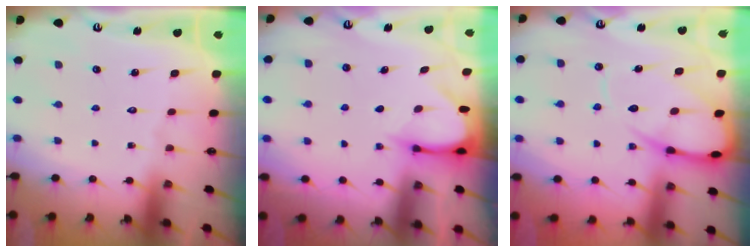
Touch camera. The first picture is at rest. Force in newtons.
{"total": 3.8, "press": 3.8, "slide": 0.2}
{"total": 11.5, "press": 11.5, "slide": 1.2}